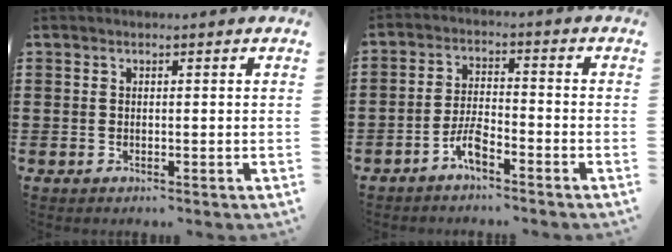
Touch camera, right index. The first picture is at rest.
{"total": 4.5, "force": [-3.2, 1.3, 2.9], "torque": [-0.071, 0.004, -0.066]}